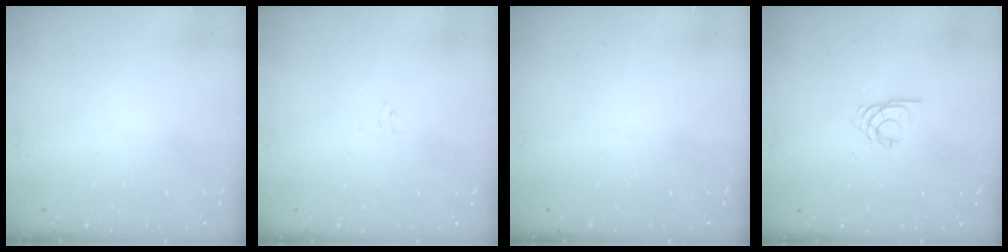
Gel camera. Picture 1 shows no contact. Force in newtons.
{"total": 4.6, "press": 4.6, "slide": 0.4}
{"total": 0.0}
{"total": 3.2, "press": 3.2, "slide": 0.5}